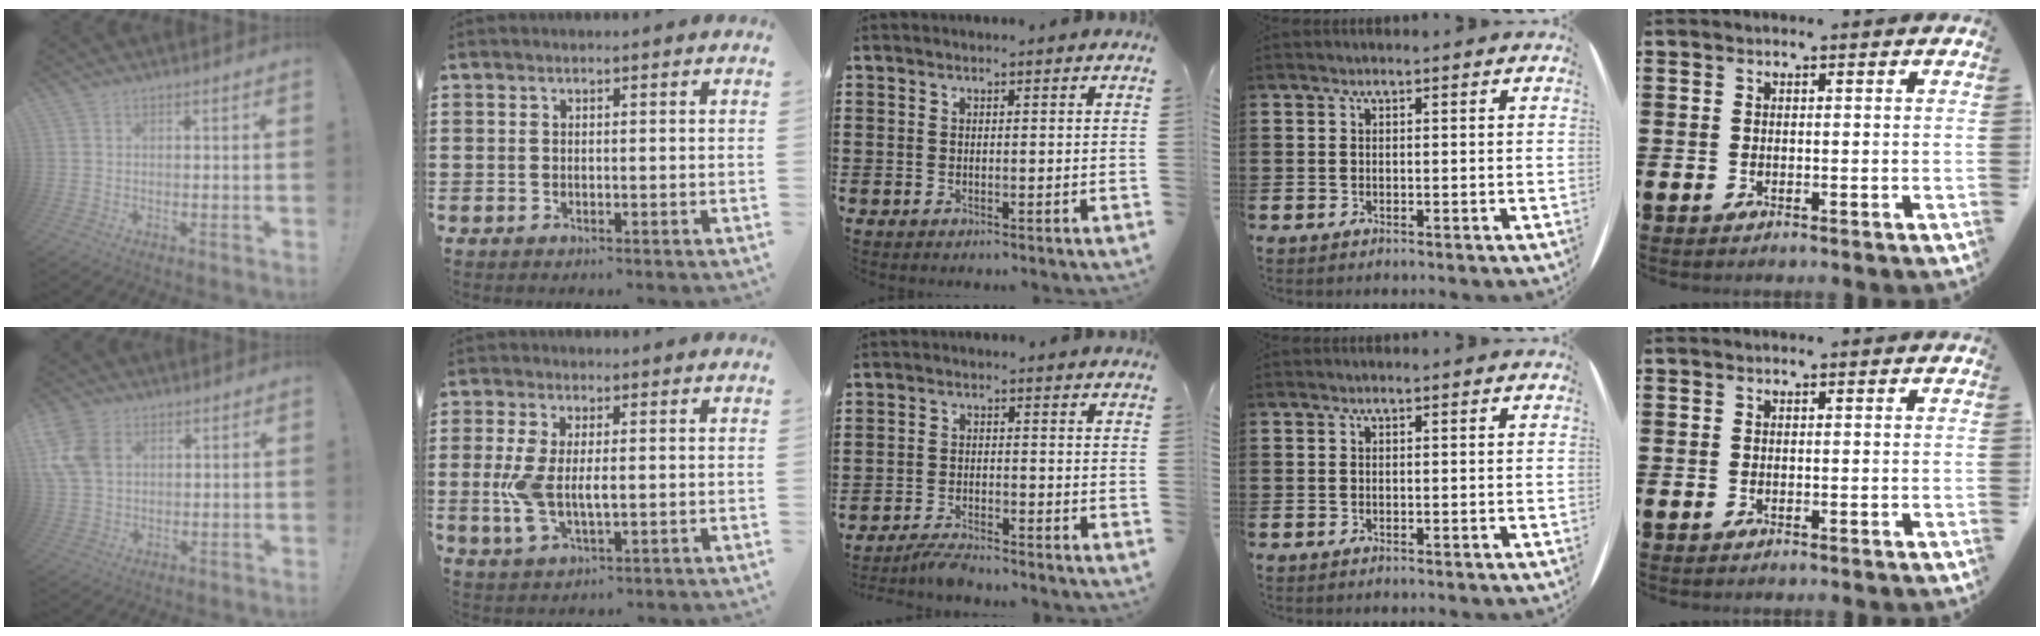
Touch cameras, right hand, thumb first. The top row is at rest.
{"thumb": {"total": 11.1, "force": [3.7, 7.8, 7.0], "torque": [-0.151, 0.000, 0.073]}, "index": {"total": 6.6, "force": [-0.2, 3.1, 5.8], "torque": [-0.143, -0.005, -0.011]}, "middle": {"total": 2.9, "force": [-2.8, 0.1, 0.6], "torque": [-0.014, 0.002, -0.057]}}